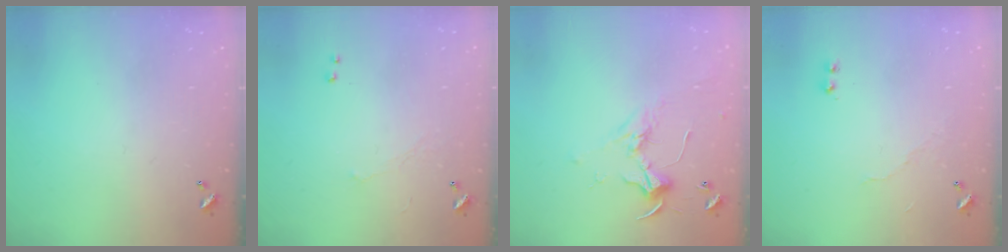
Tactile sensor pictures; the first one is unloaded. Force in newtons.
{"total": 0.7, "press": 0.3, "slide": 0.6}
{"total": 1.3, "press": 1.2, "slide": 0.3}
{"total": 5.6, "press": 5.6, "slide": 0.4}